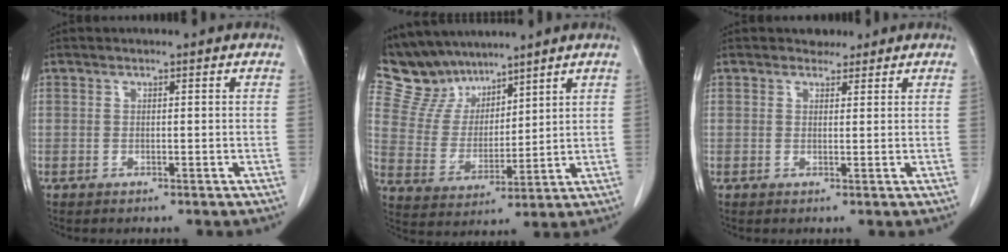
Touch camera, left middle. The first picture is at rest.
{"total": 9.8, "force": [8.8, 4.2, 1.2], "torque": [-0.041, 0.017, 0.183]}
{"total": 1.8, "force": [1.5, 1.0, -0.1], "torque": [0.001, 0.002, 0.021]}